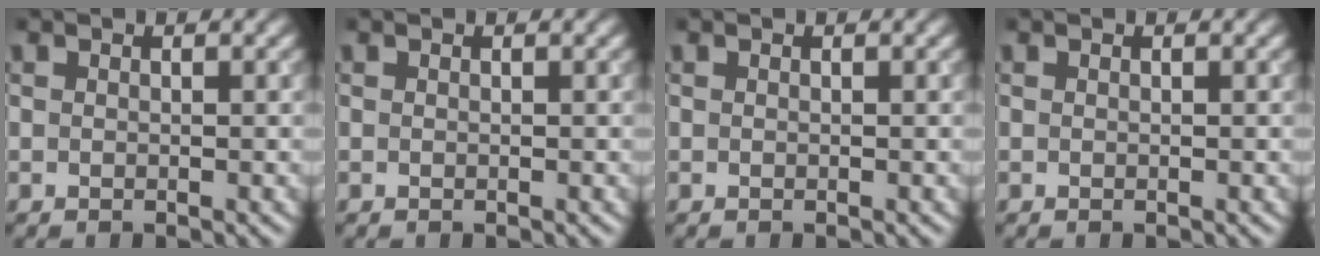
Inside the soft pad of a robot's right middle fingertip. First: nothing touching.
{"total": 0.0}
{"total": 0.0}
{"total": 0.0}